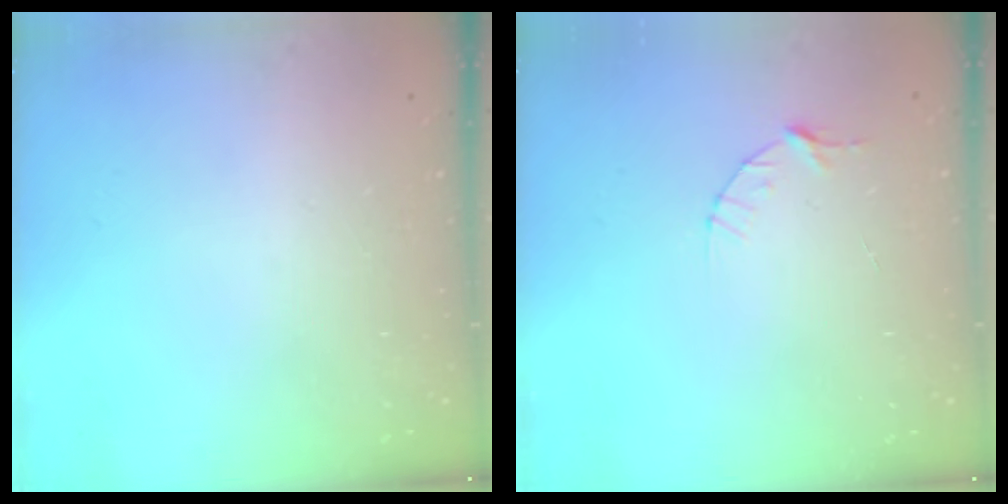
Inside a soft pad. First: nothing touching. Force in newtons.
{"total": 4.1, "press": 4.1, "slide": 0.4}